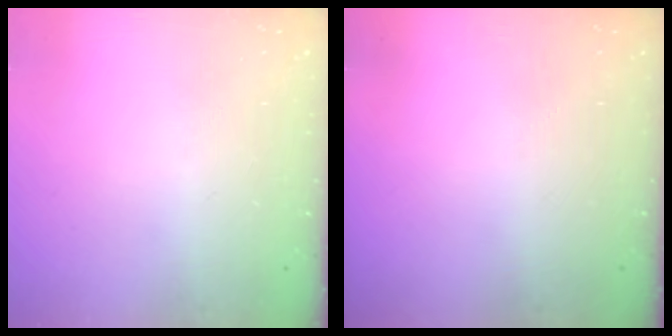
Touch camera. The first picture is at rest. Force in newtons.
{"total": 0.0}